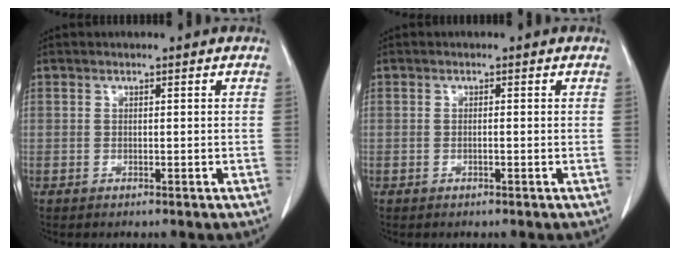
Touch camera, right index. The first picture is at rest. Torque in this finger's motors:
{"motor_torque": [-0.28, 0.03, -0.08, 0.00]}